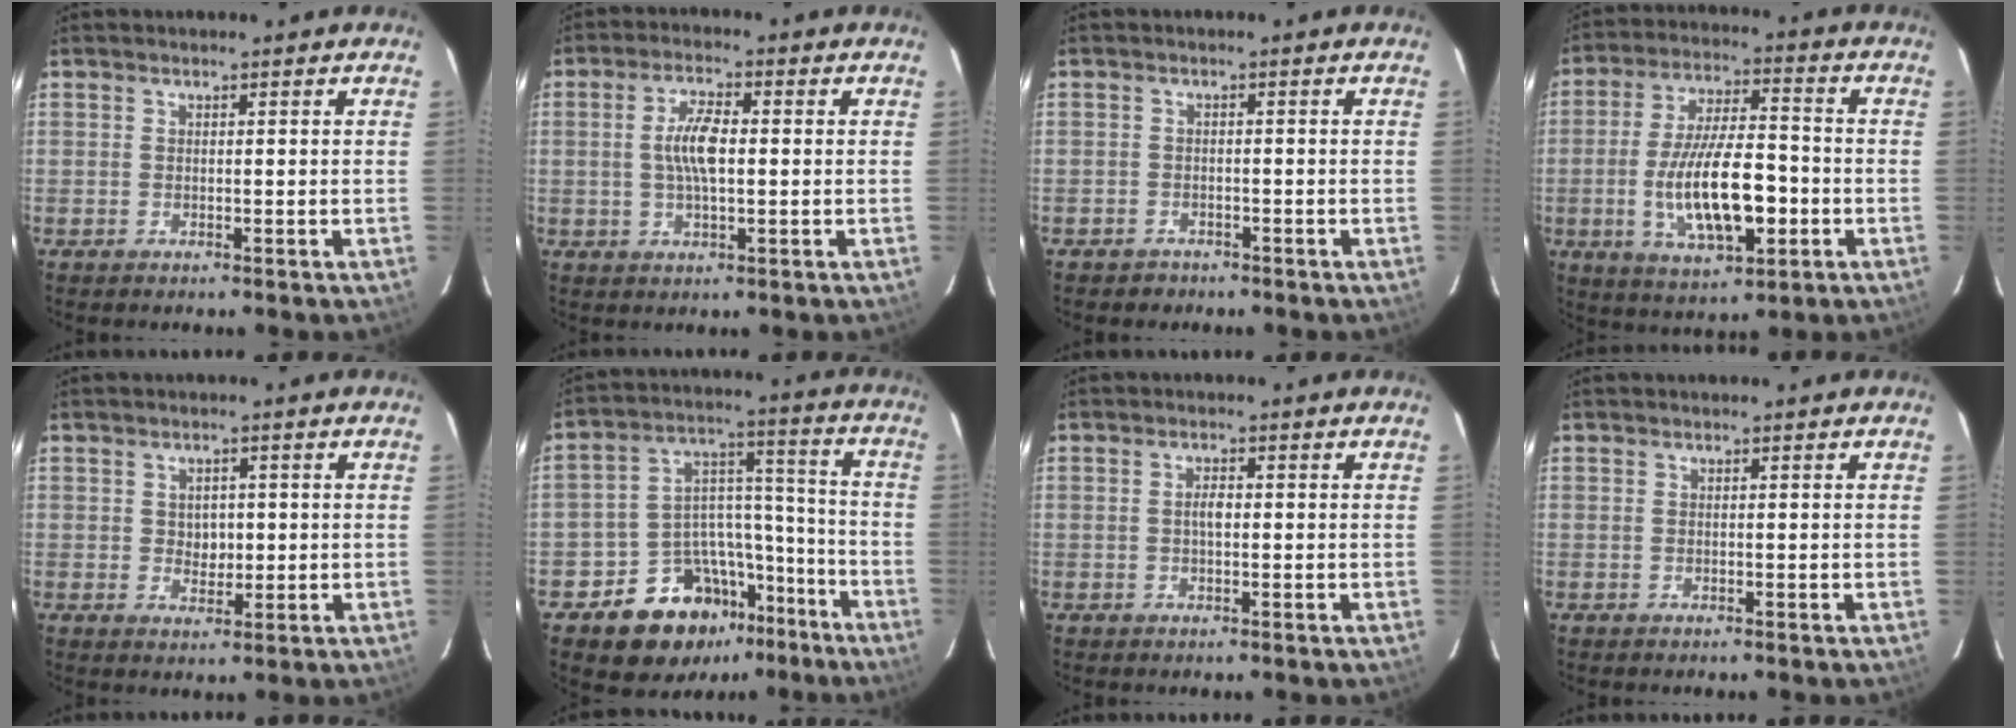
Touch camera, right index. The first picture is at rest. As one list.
[{"total": 6.4, "force": [0.2, 2.3, 5.9], "torque": [-0.114, 0.008, 0.004]}, {"total": 2.6, "force": [-1.8, 1.8, 0.0], "torque": [-0.009, 0.003, -0.026]}, {"total": 15.7, "force": [-3.8, 5.7, 14.2], "torque": [-0.273, -0.005, -0.054]}, {"total": 3.3, "force": [0.2, 2.8, 1.8], "torque": [-0.026, 0.004, 0.005]}, {"total": 15.4, "force": [-10.5, 9.9, 5.3], "torque": [-0.099, 0.060, -0.148]}, {"total": 1.9, "force": [-0.1, 0.9, 1.6], "torque": [-0.030, 0.005, -0.003]}, {"total": 0.0}]